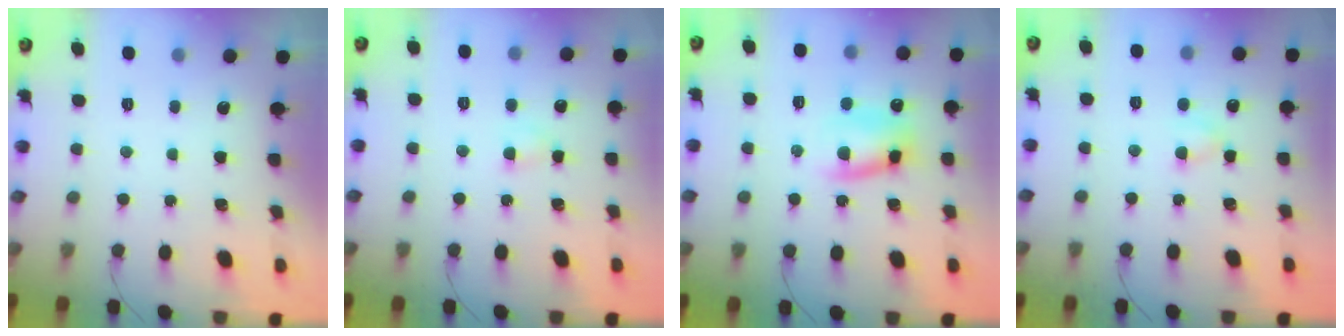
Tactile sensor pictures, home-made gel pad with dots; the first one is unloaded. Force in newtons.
{"total": 2.4, "press": 2.3, "slide": 0.9}
{"total": 10.4, "press": 10.3, "slide": 1.7}
{"total": 3.2, "press": 2.9, "slide": 1.2}